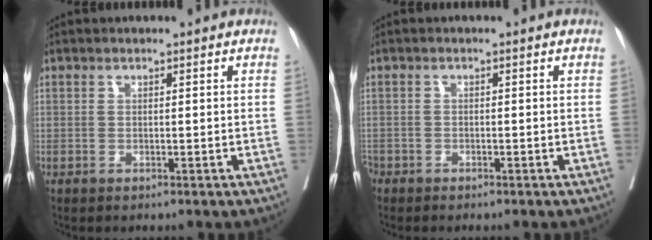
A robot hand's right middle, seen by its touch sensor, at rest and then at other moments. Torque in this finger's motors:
{"motor_torque": [1.06, -1.08, 0.72, 0.08]}